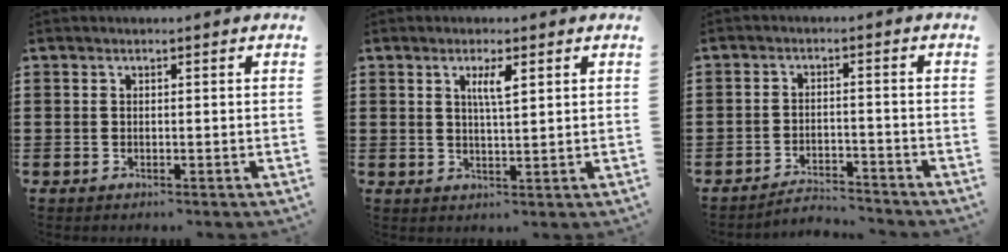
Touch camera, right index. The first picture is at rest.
{"total": 3.2, "force": [1.2, 0.6, 2.9], "torque": [-0.061, 0.004, 0.018]}
{"total": 3.3, "force": [-3.3, 0.1, 0.3], "torque": [-0.010, -0.001, -0.069]}